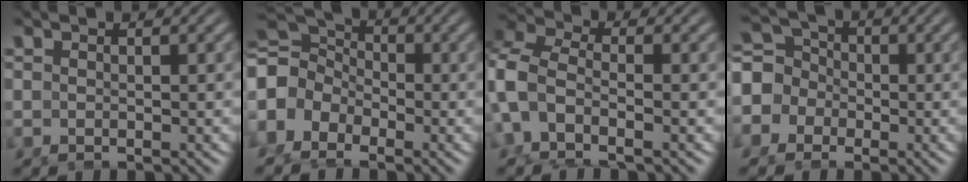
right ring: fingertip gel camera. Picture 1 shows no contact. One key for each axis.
{"total": 9.2, "fx": 0.3, "fy": 8.1, "fz": 4.4, "tx": -0.104, "ty": -0.014, "tz": -0.003}
{"total": 6.8, "fx": -0.9, "fy": 5.2, "fz": 4.2, "tx": -0.132, "ty": -0.029, "tz": -0.011}
{"total": 9.0, "fx": -0.7, "fy": 8.5, "fz": 3.2, "tx": -0.082, "ty": -0.021, "tz": -0.018}